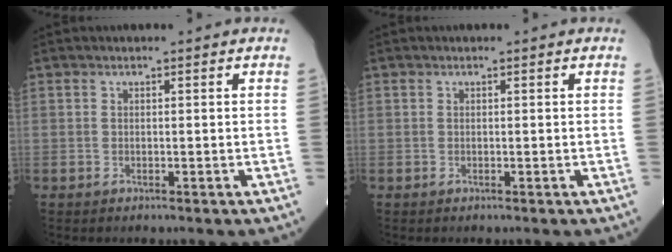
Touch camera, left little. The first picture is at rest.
{"total": 0.0}